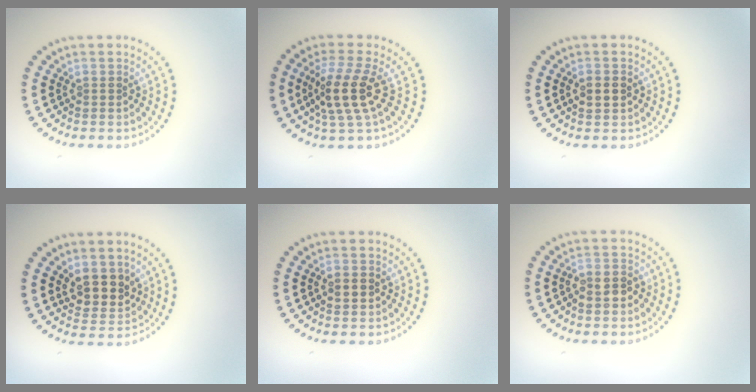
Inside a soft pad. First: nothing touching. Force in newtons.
{"total": 4.0, "press": 3.5, "slide": 2.1}
{"total": 2.0, "press": 2.0, "slide": 0.2}
{"total": 3.0, "press": 2.8, "slide": 1.3}
{"total": 1.8, "press": 1.8, "slide": 0.1}
{"total": 2.3, "press": 2.1, "slide": 0.8}